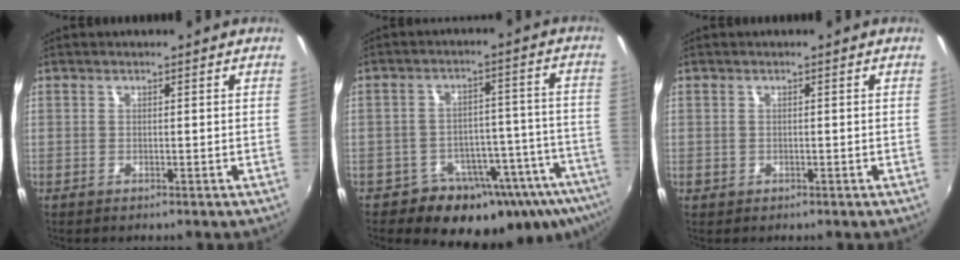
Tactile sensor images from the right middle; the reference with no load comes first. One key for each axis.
{"total": 16.8, "fx": -11.9, "fy": 9.4, "fz": 7.1, "tx": -0.113, "ty": 0.011, "tz": -0.147}
{"total": 0.9, "fx": -0.2, "fy": 0.8, "fz": 0.2, "tx": -0.002, "ty": -0.003, "tz": -0.004}